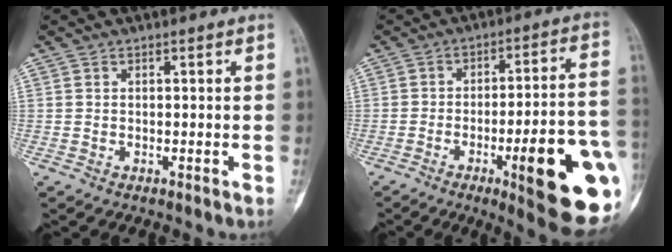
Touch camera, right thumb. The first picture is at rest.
{"total": 21.3, "force": [-7.0, 4.4, 19.6], "torque": [-0.216, 0.014, -0.083]}